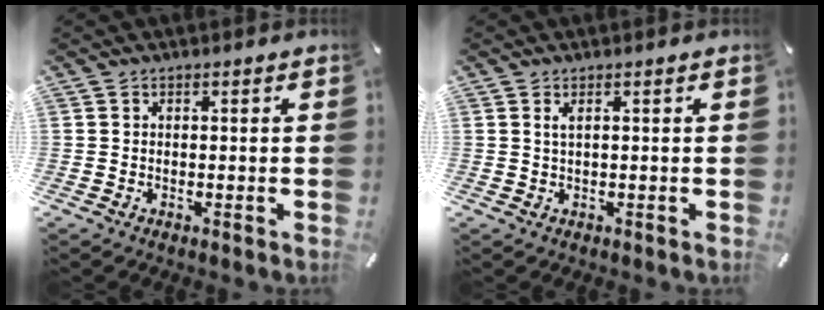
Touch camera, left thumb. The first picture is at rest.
{"total": 1.3, "force": [0.4, 0.3, 1.2], "torque": [-0.025, 0.001, 0.007]}